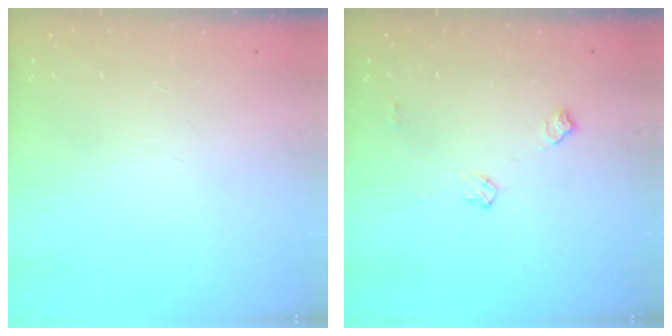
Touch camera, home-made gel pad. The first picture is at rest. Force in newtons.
{"total": 6.4, "press": 6.3, "slide": 0.9}